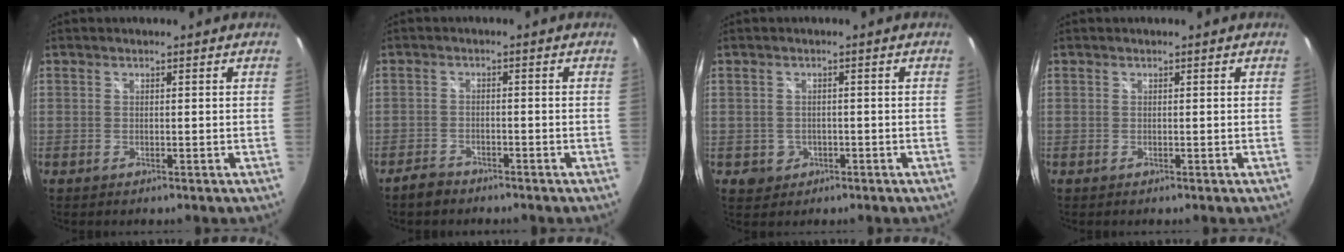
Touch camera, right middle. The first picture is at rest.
{"total": 3.2, "force": [-2.7, 1.5, 0.7], "torque": [-0.029, 0.003, -0.049]}
{"total": 3.2, "force": [-0.8, 3.1, 0.7], "torque": [-0.021, 0.001, -0.005]}
{"total": 0.0}